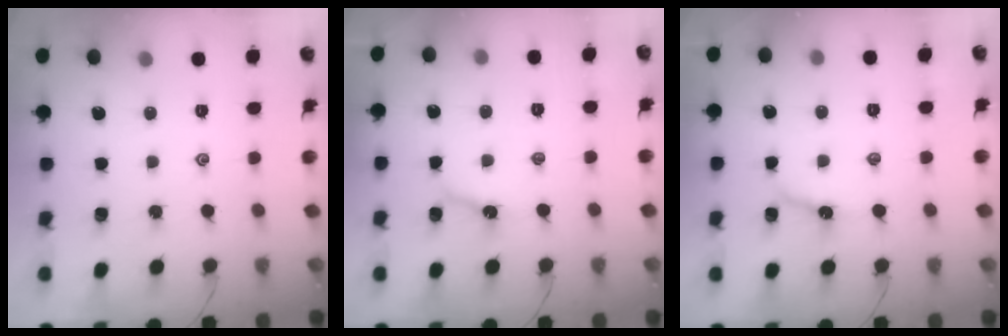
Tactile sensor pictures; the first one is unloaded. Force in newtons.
{"total": 4.2, "press": 4.2, "slide": 0.2}
{"total": 6.6, "press": 6.6, "slide": 0.7}